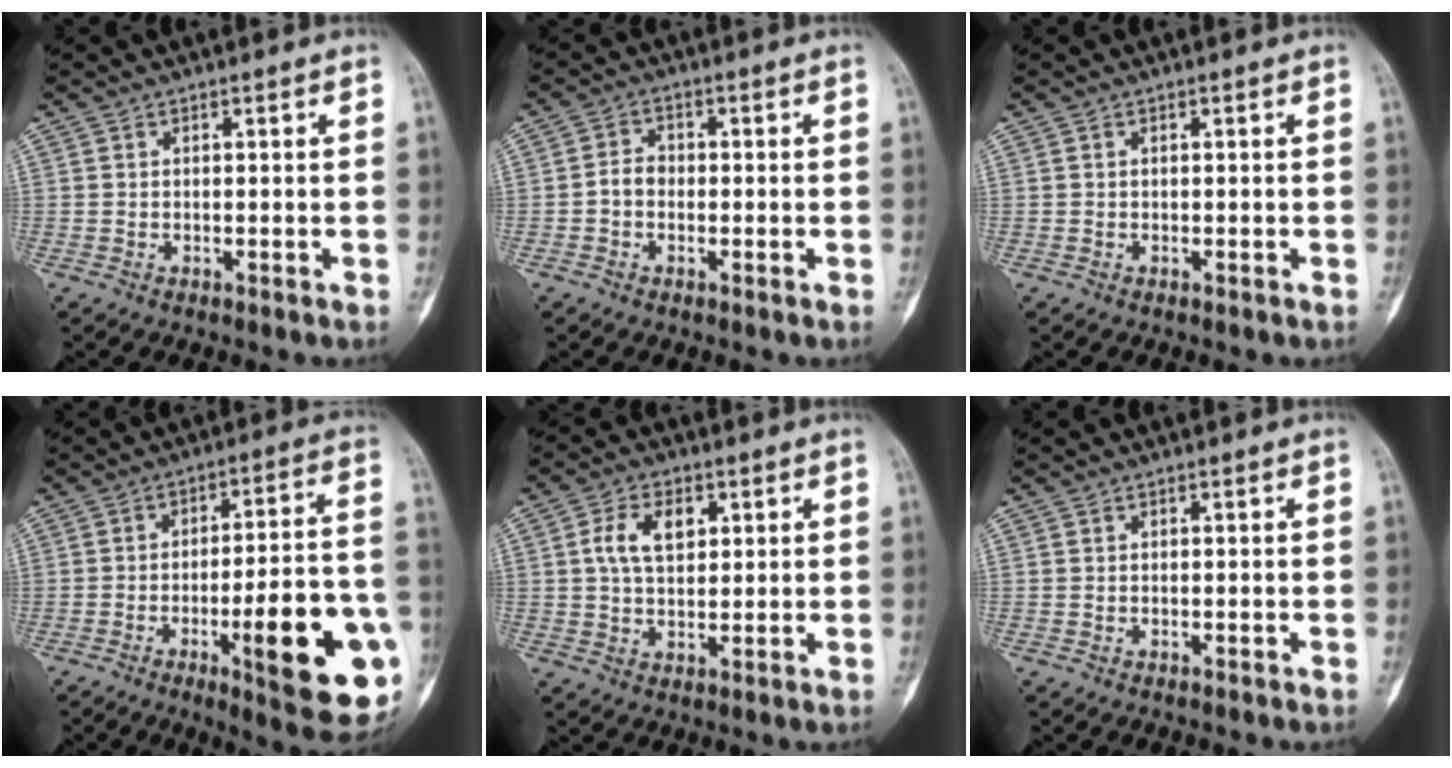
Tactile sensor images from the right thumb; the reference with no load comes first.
{"total": 3.2, "force": [-0.7, 2.5, 1.8], "torque": [-0.023, 0.013, -0.020]}
{"total": 0.0}
{"total": 21.0, "force": [-6.6, 4.7, 19.3], "torque": [-0.230, 0.014, -0.082]}
{"total": 7.4, "force": [2.1, 4.5, 5.5], "torque": [-0.089, 0.001, 0.037]}
{"total": 0.0}